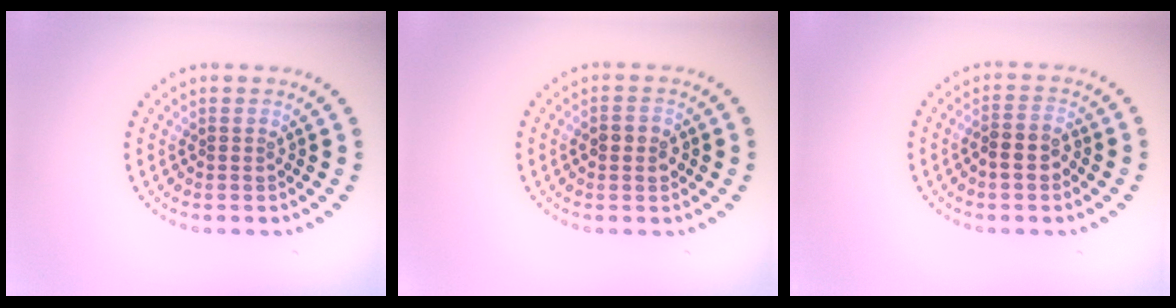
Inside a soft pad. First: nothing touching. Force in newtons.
{"total": 2.3, "press": 2.3, "slide": 0.2}
{"total": 2.3, "press": 2.1, "slide": 0.9}